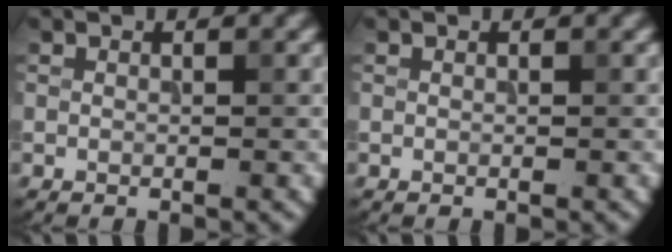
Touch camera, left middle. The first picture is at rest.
{"total": 0.0}